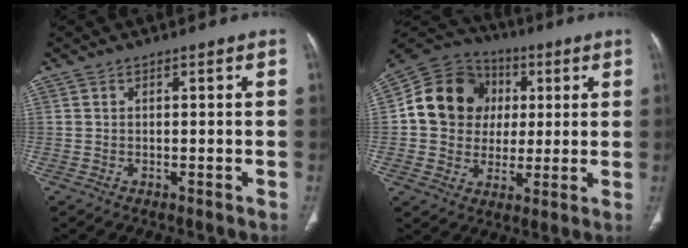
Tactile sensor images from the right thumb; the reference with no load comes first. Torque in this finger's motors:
{"motor_torque": [-0.36, 0.51, 0.29, -0.24, 0.18]}